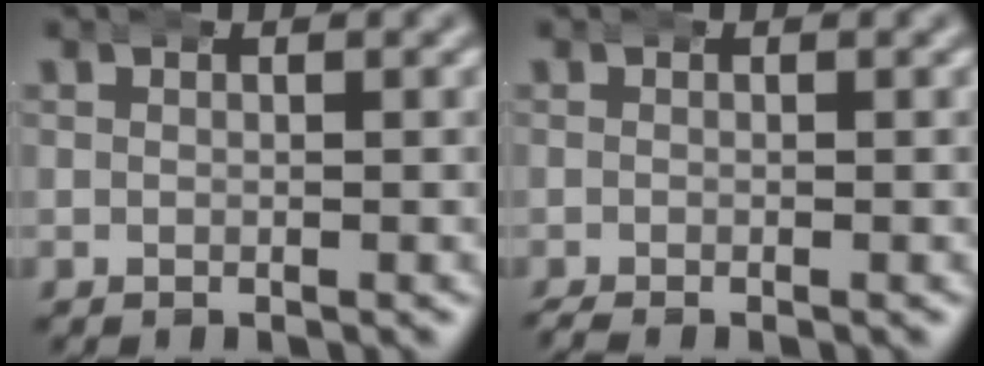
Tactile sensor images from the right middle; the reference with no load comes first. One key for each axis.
{"total": 0.9, "fx": -0.9, "fy": 0.1, "fz": 0.2, "tx": -0.006, "ty": -0.005, "tz": -0.014}